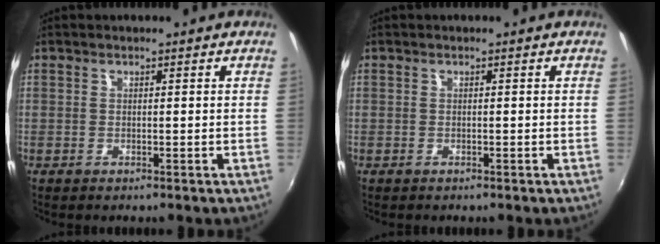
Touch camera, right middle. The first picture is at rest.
{"total": 0.0}